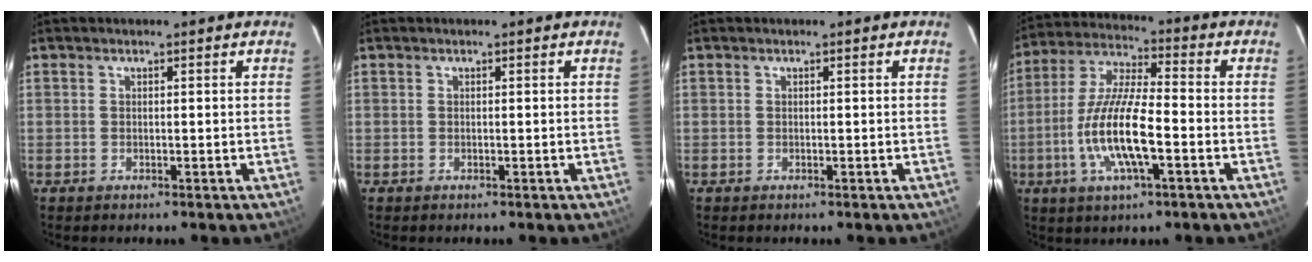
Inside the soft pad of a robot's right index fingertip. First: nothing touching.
{"total": 0.0}
{"total": 0.0}
{"total": 13.5, "force": [-4.1, 3.2, 12.5], "torque": [-0.260, -0.006, -0.080]}